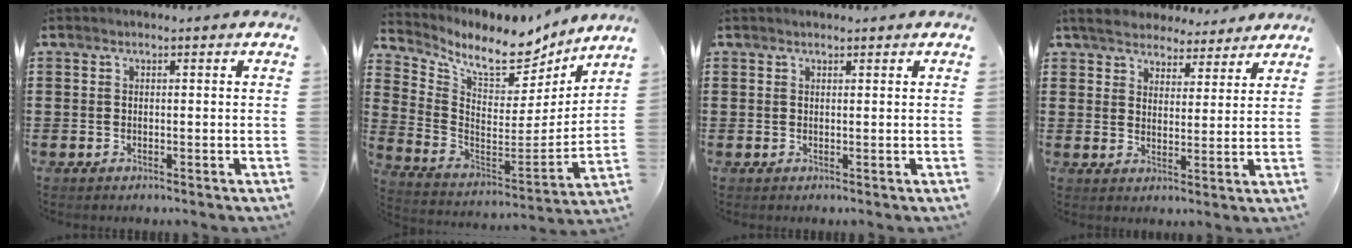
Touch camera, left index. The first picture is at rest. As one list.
[{"total": 8.9, "force": [7.4, 3.1, 3.9], "torque": [-0.098, -0.058, 0.123]}, {"total": 0.6, "force": [0.6, 0.1, 0.1], "torque": [-0.004, 0.000, 0.012]}, {"total": 4.9, "force": [4.7, 1.3, 0.7], "torque": [-0.036, -0.017, 0.083]}]